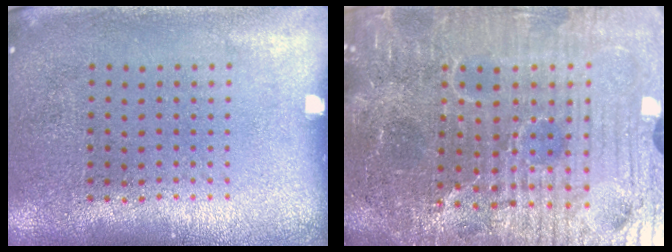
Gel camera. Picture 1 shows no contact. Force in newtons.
{"total": 7.2, "press": 6.5, "slide": 3.2}